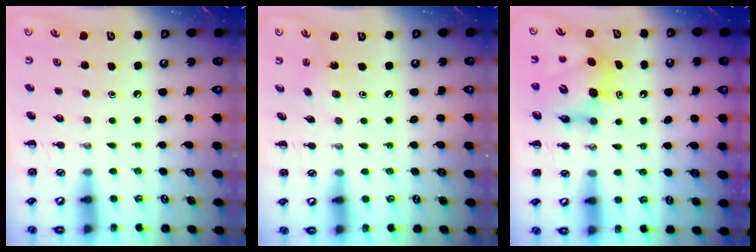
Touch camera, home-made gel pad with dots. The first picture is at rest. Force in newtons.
{"total": 1.8, "press": 1.7, "slide": 0.7}
{"total": 8.6, "press": 8.2, "slide": 2.5}